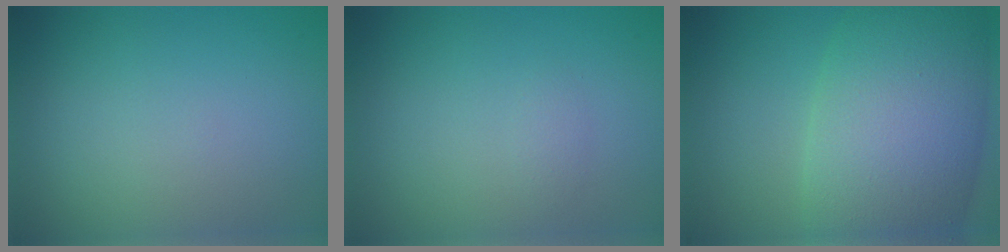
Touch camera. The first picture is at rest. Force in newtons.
{"total": 0.7, "press": 0.7, "slide": 0.0}
{"total": 13.0, "press": 13.0, "slide": 0.6}